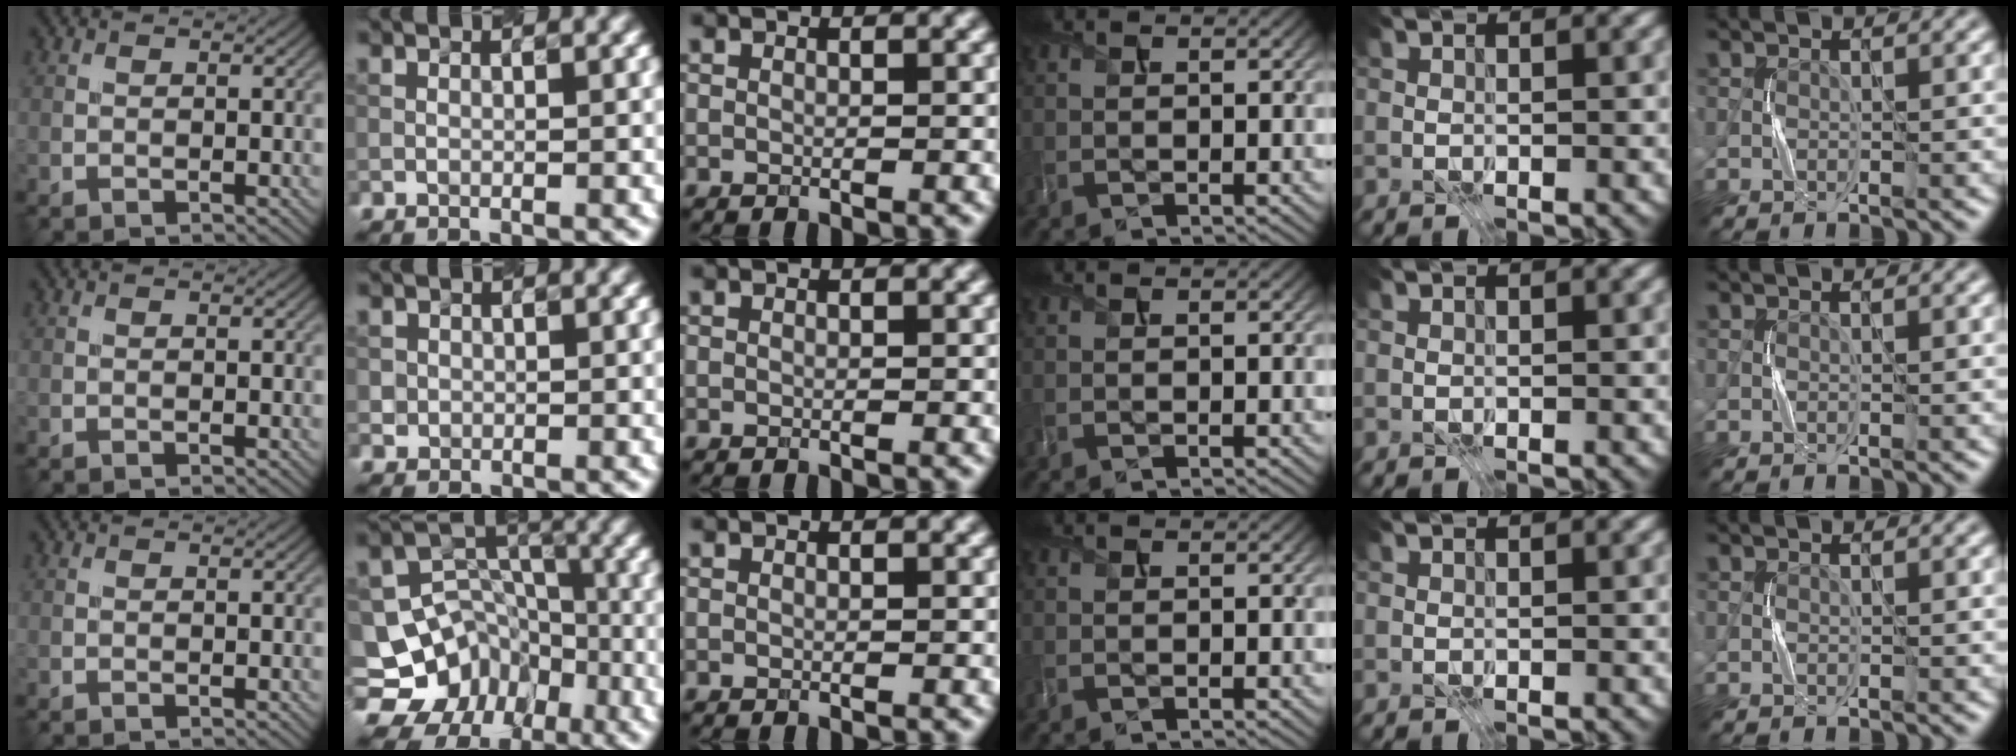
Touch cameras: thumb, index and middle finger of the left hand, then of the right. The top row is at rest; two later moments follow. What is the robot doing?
{"motion": "press", "object": "joystick"}